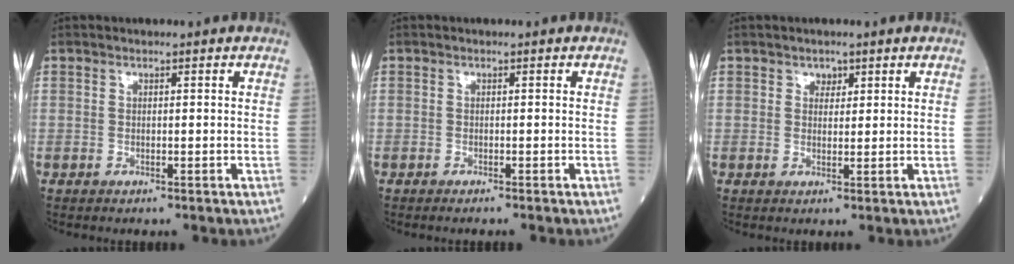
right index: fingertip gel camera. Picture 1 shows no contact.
{"total": 0.7, "force": [-0.4, 0.0, 0.6], "torque": [-0.007, 0.003, -0.006]}
{"total": 1.5, "force": [0.9, 1.1, 0.5], "torque": [-0.001, -0.002, 0.012]}